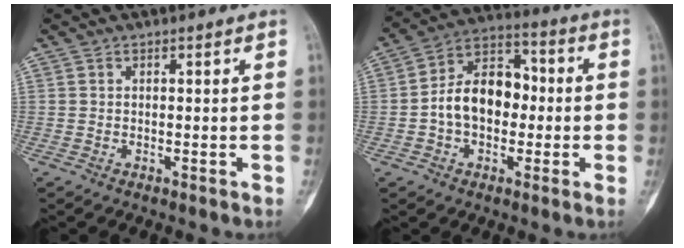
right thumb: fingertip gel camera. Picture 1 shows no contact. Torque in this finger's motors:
{"motor_torque": [-0.35, 0.80, 0.53, -0.21, 0.09]}